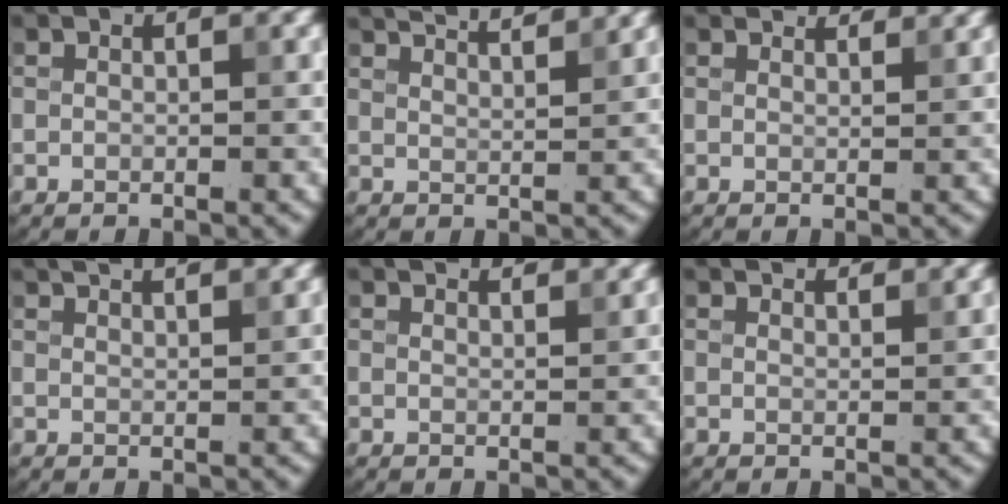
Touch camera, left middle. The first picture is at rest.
{"total": 5.4, "force": [4.8, 0.9, 2.4], "torque": [-0.027, 0.026, 0.052]}
{"total": 2.5, "force": [2.4, 0.5, 0.5], "torque": [-0.016, 0.007, 0.031]}
{"total": 4.0, "force": [3.6, 0.6, 1.6], "torque": [-0.018, 0.018, 0.043]}
{"total": 3.0, "force": [2.8, 0.1, 0.8], "torque": [-0.017, 0.008, 0.039]}
{"total": 3.0, "force": [2.9, 0.2, 0.7], "torque": [-0.021, 0.010, 0.037]}